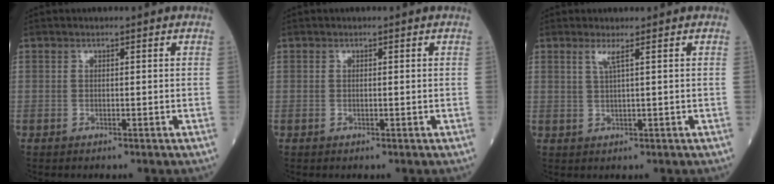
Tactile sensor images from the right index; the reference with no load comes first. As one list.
[{"total": 0.0}, {"total": 1.8, "force": [1.0, -0.5, 1.4], "torque": [-0.037, -0.003, 0.024]}]